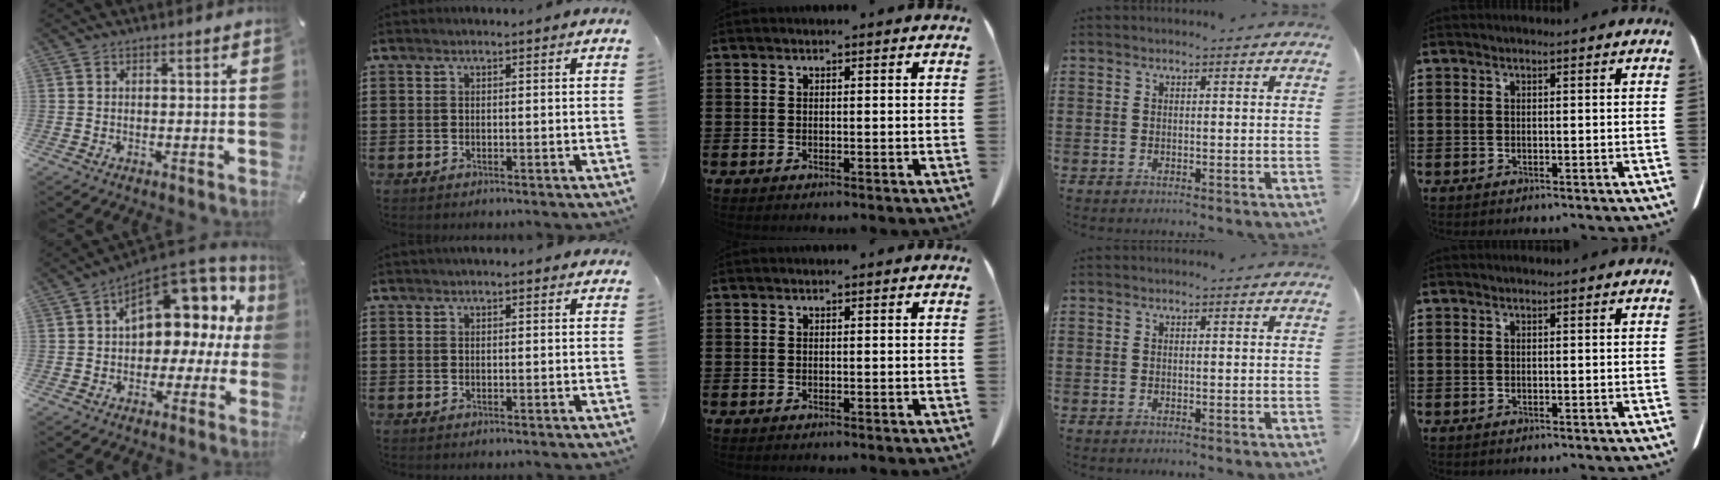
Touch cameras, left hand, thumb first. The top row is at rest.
{"thumb": {"total": 14.0, "force": [6.0, 9.0, 8.9], "torque": [-0.110, -0.047, 0.105]}, "index": {"total": 1.4, "force": [1.3, 0.3, 0.5], "torque": [-0.012, 0.003, 0.024]}}